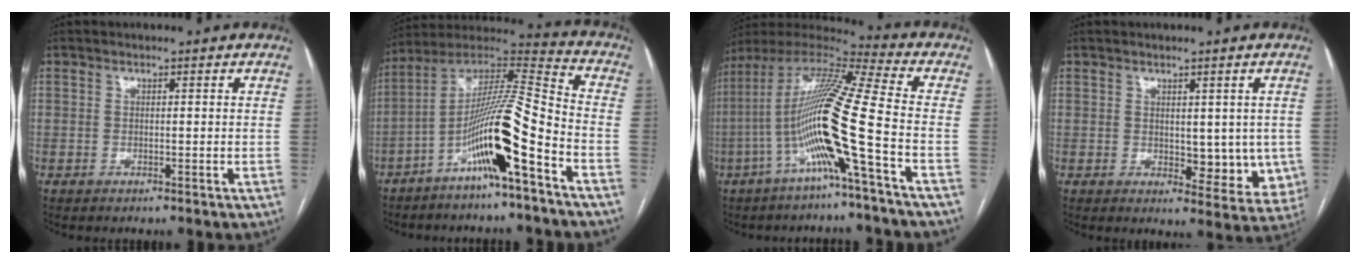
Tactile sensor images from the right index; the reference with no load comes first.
{"total": 15.3, "force": [-7.2, -0.1, 13.5], "torque": [-0.252, 0.005, -0.135]}
{"total": 17.3, "force": [-5.2, -1.3, 16.4], "torque": [-0.319, 0.004, -0.112]}
{"total": 7.2, "force": [0.2, 3.9, 6.0], "torque": [-0.050, -0.013, 0.010]}